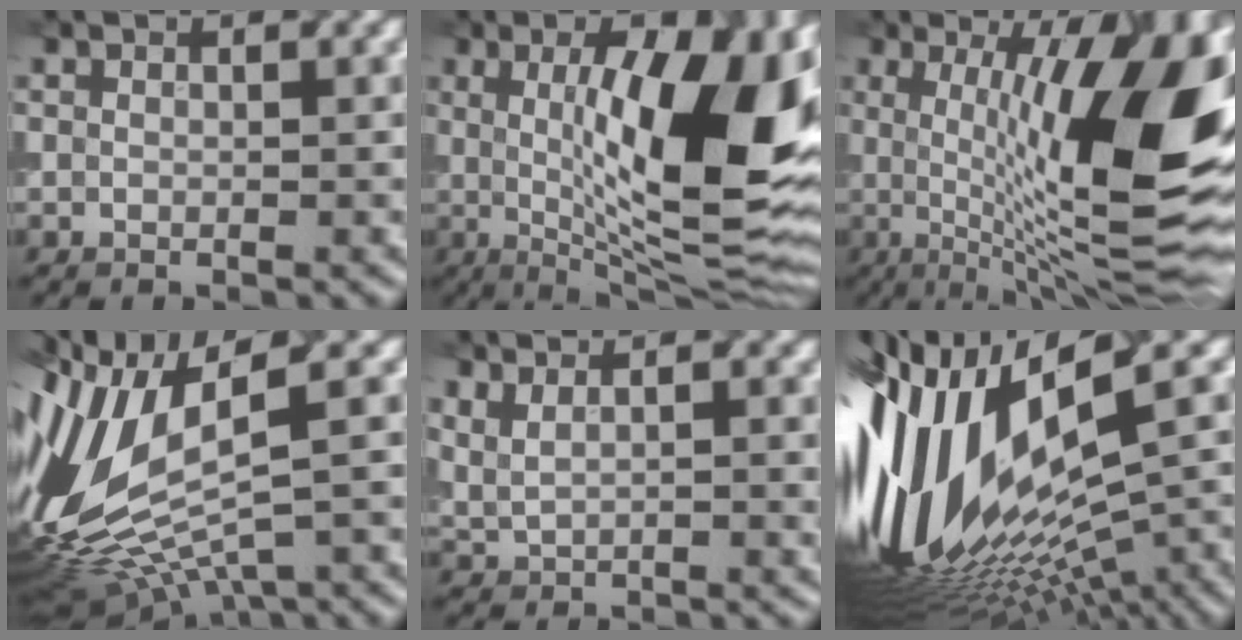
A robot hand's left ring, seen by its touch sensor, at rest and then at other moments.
{"total": 14.6, "force": [1.9, 4.0, 13.9], "torque": [-0.189, -0.009, 0.030]}
{"total": 15.7, "force": [0.8, 4.3, 15.0], "torque": [-0.190, 0.011, 0.006]}
{"total": 10.5, "force": [1.3, 5.1, 9.1], "torque": [-0.207, -0.012, 0.028]}
{"total": 3.8, "force": [2.2, 1.5, 2.7], "torque": [-0.038, 0.008, 0.031]}
{"total": 18.0, "force": [0.4, 6.7, 16.7], "torque": [-0.330, -0.027, 0.025]}